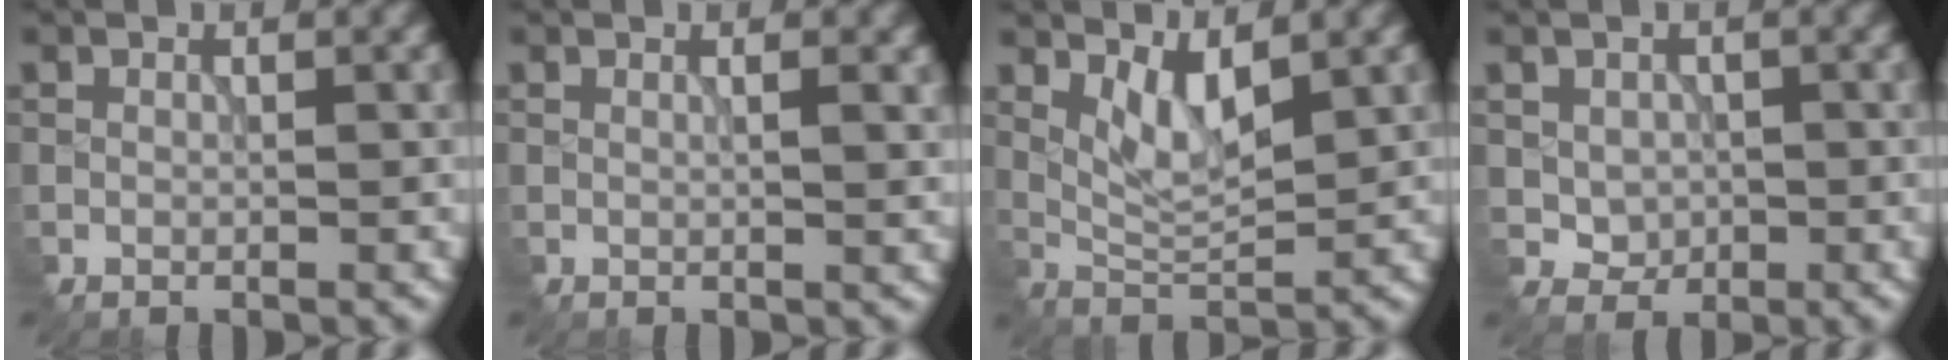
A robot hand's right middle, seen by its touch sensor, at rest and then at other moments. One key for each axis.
{"total": 1.5, "fx": 0.3, "fy": 0.5, "fz": 1.4, "tx": -0.018, "ty": 0.004, "tz": 0.004}
{"total": 3.1, "fx": 1.7, "fy": 1.0, "fz": 2.4, "tx": -0.056, "ty": -0.011, "tz": 0.040}
{"total": 1.8, "fx": 0.0, "fy": 1.7, "fz": 0.6, "tx": -0.019, "ty": -0.006, "tz": 0.006}